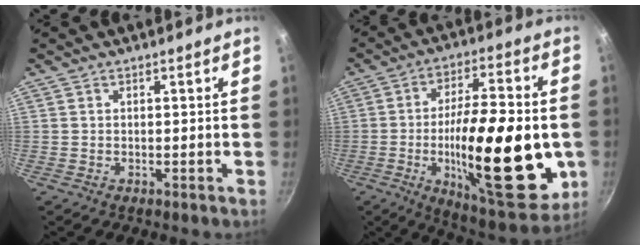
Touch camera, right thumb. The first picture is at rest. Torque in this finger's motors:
{"motor_torque": [2.58, 2.44, 2.57, -0.20, 0.71]}